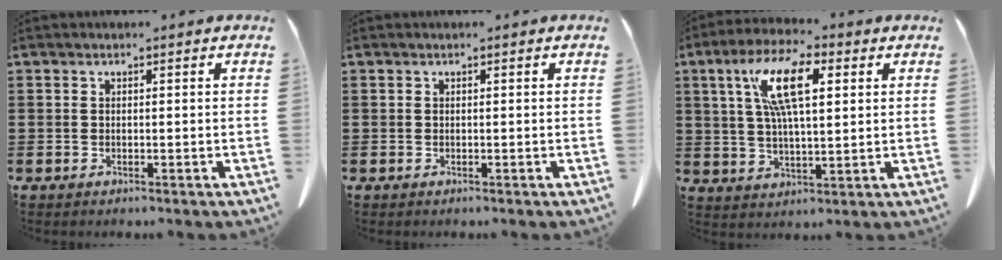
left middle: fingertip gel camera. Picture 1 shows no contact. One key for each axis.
{"total": 0.0}
{"total": 11.4, "fx": 4.2, "fy": 3.8, "fz": 9.9, "tx": -0.213, "ty": 0.009, "tz": 0.069}